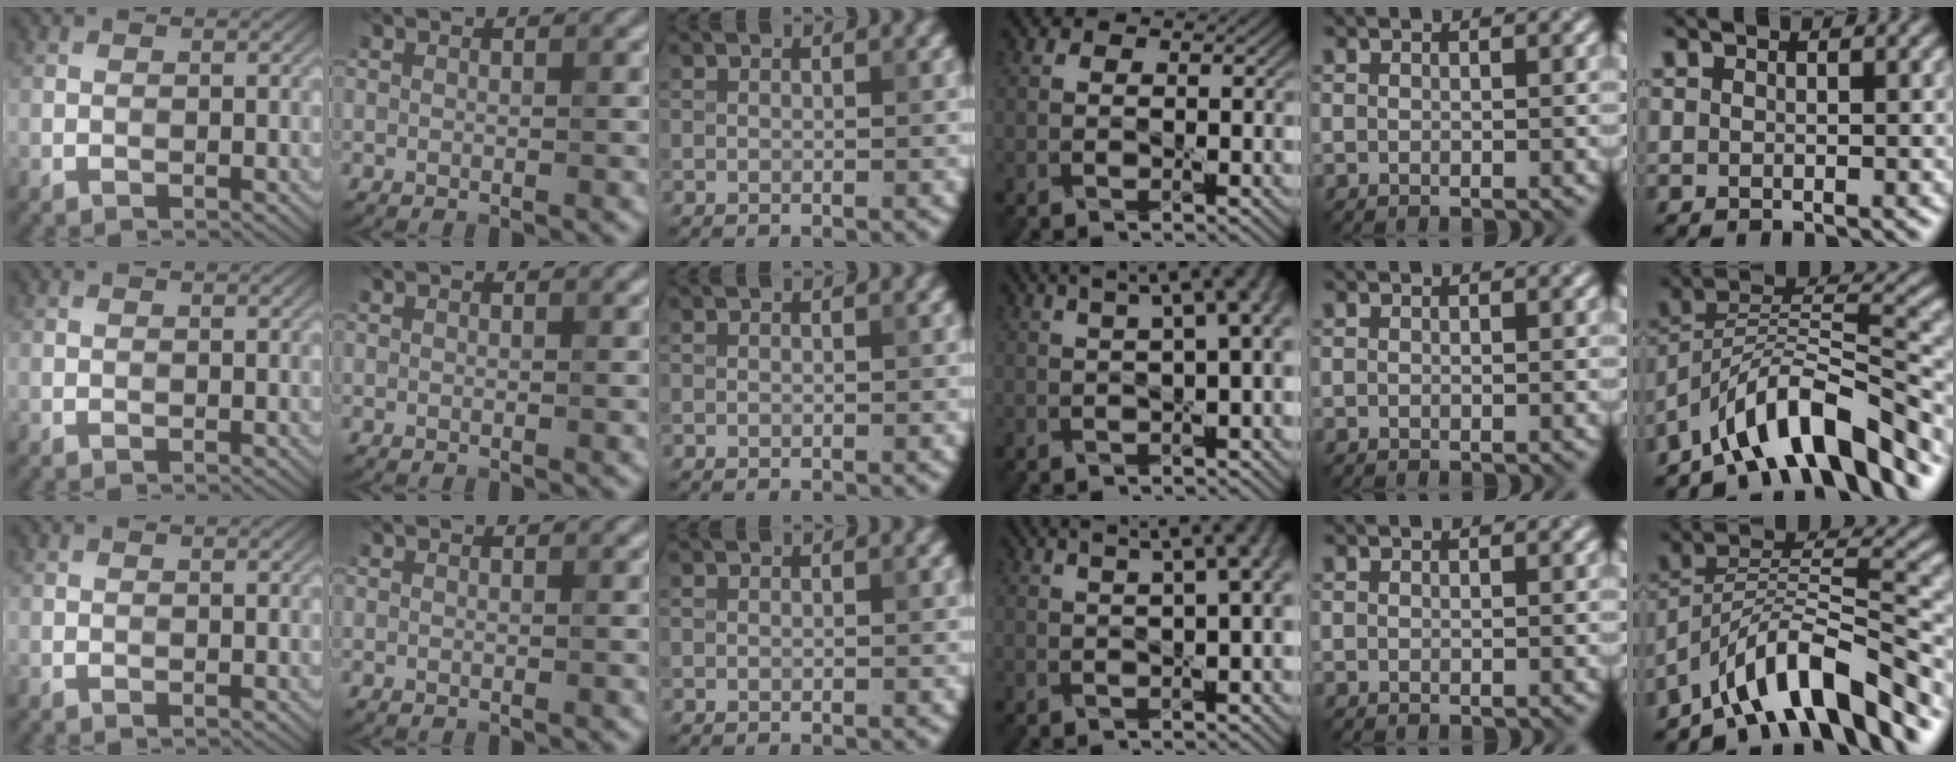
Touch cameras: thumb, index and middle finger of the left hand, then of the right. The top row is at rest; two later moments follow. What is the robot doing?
{"motion": "pour", "object": "sugar"}